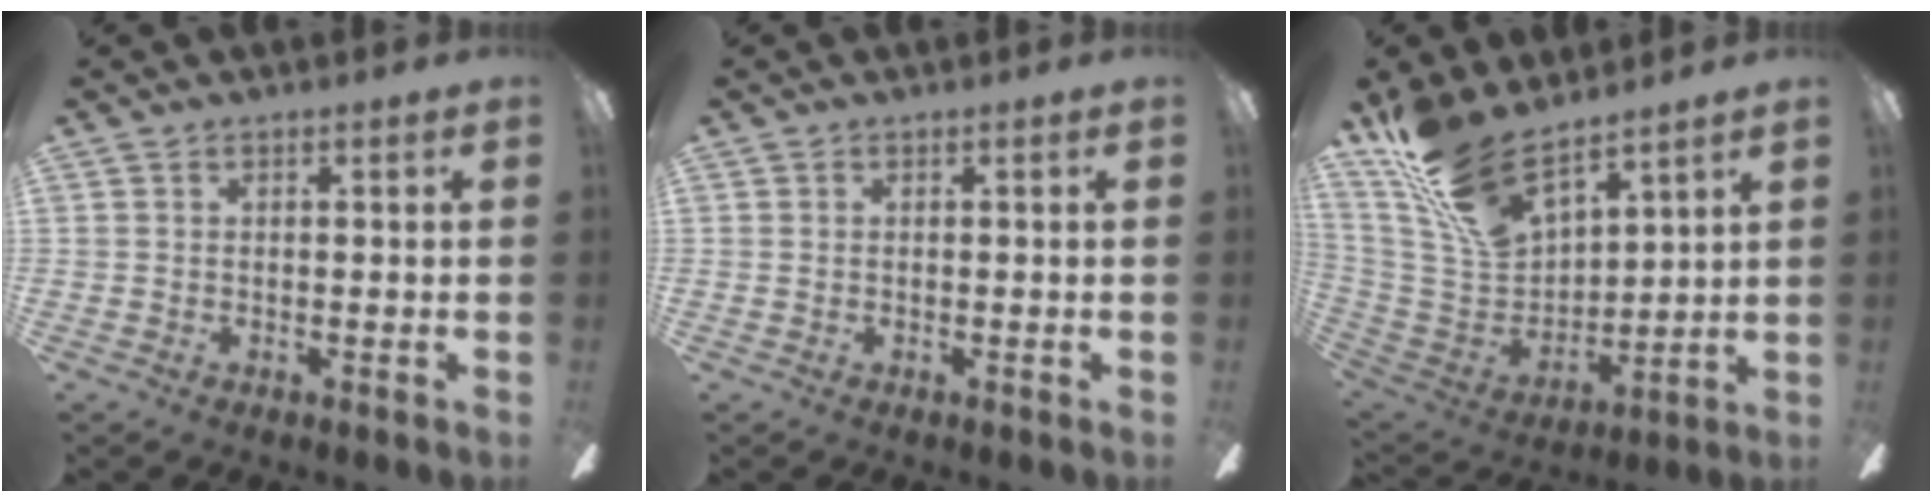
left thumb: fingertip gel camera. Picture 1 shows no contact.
{"total": 0.0}
{"total": 18.6, "force": [13.9, 7.6, 9.8], "torque": [-0.213, -0.078, 0.259]}